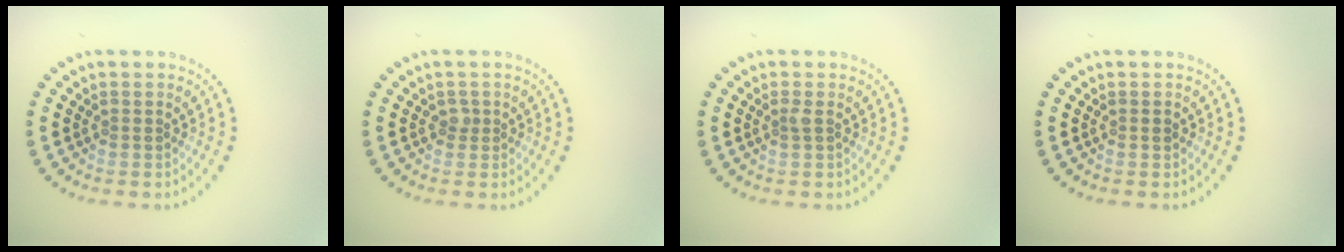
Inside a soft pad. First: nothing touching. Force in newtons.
{"total": 0.8, "press": 0.5, "slide": 0.6}
{"total": 0.7, "press": 0.6, "slide": 0.3}
{"total": 0.7, "press": 0.7, "slide": 0.2}